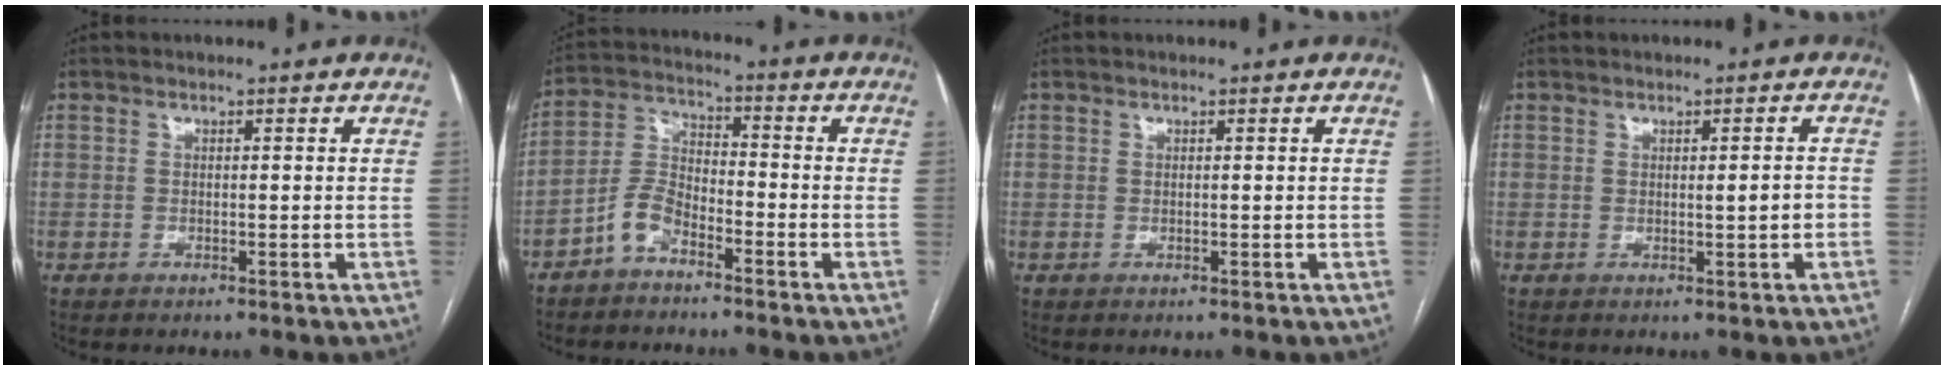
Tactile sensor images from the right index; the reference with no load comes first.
{"total": 5.7, "force": [-4.0, 2.5, 3.3], "torque": [-0.077, 0.011, -0.083]}
{"total": 0.0}
{"total": 1.8, "force": [-0.3, 0.2, 1.8], "torque": [-0.025, 0.001, -0.003]}